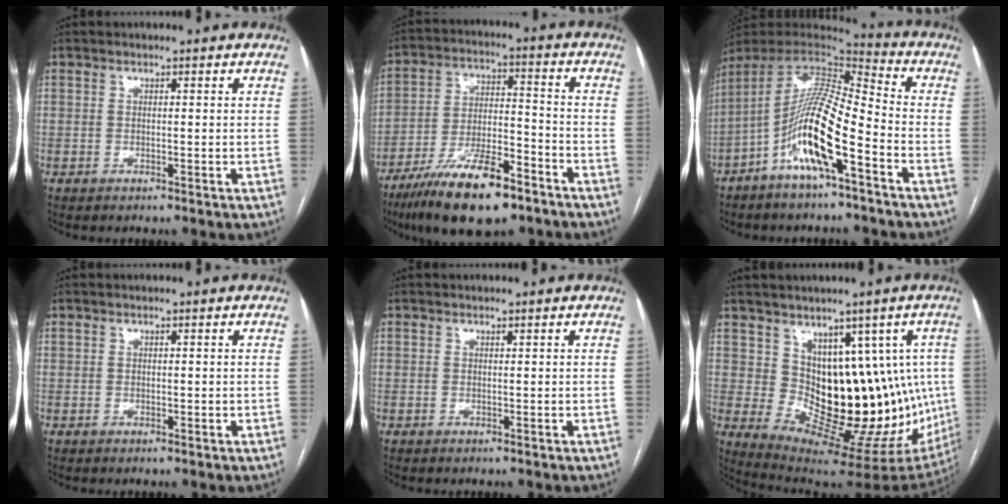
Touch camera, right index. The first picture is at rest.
{"total": 15.6, "force": [-10.5, 4.0, 10.8], "torque": [-0.203, -0.013, -0.186]}
{"total": 14.8, "force": [-6.4, 1.9, 13.2], "torque": [-0.255, 0.002, -0.119]}
{"total": 0.6, "force": [0.5, 0.3, 0.1], "torque": [0.011, 0.001, 0.008]}
{"total": 0.0}
{"total": 15.0, "force": [2.6, 8.2, 12.2], "torque": [-0.137, 0.016, 0.065]}